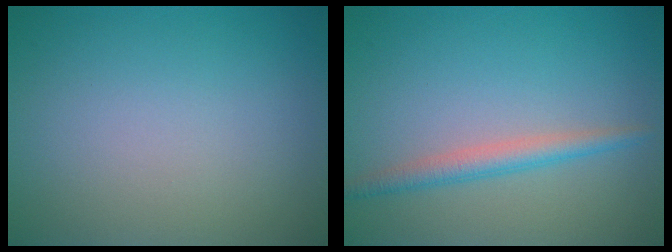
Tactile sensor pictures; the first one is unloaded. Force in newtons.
{"total": 2.3, "press": 2.3, "slide": 0.1}